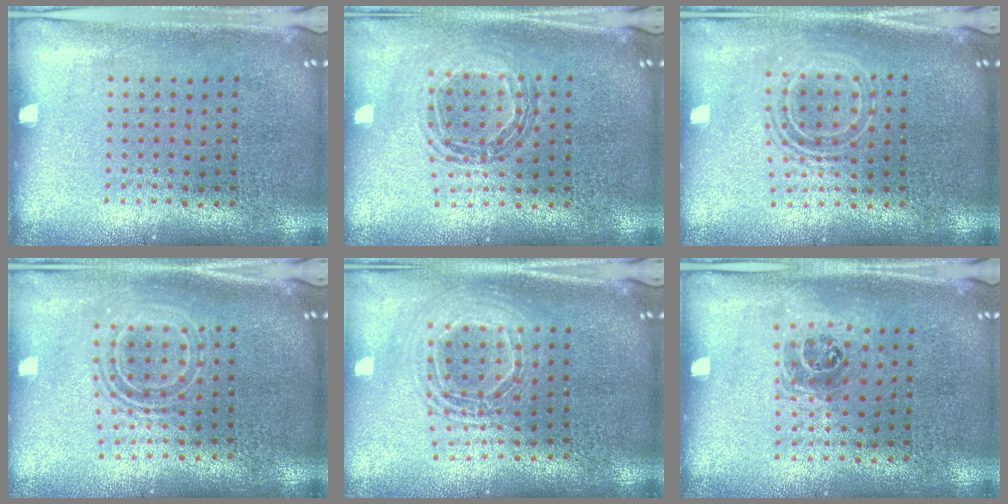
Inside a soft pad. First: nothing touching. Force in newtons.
{"total": 0.8, "press": 0.8, "slide": 0.1}
{"total": 1.6, "press": 1.3, "slide": 0.9}
{"total": 1.7, "press": 1.3, "slide": 1.1}
{"total": 1.9, "press": 1.5, "slide": 1.1}
{"total": 1.0, "press": 1.0, "slide": 0.4}